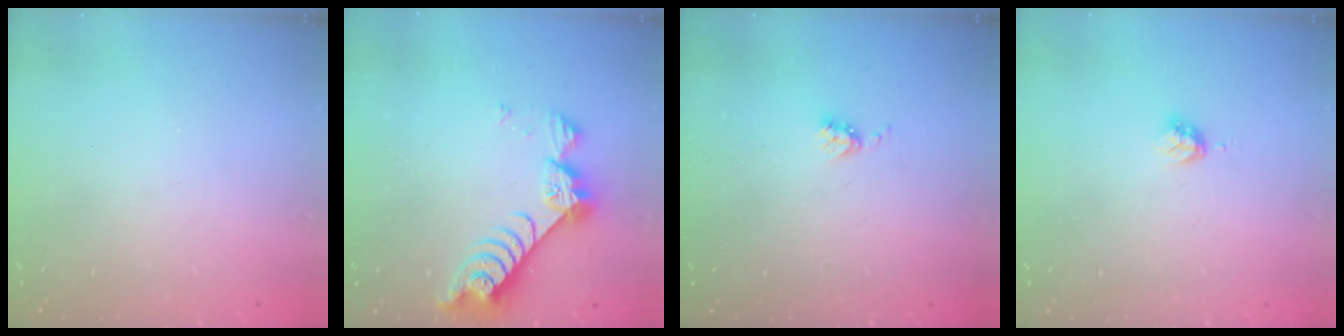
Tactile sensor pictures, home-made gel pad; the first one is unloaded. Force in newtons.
{"total": 7.4, "press": 7.3, "slide": 0.9}
{"total": 4.0, "press": 3.9, "slide": 0.6}
{"total": 2.9, "press": 2.8, "slide": 0.4}